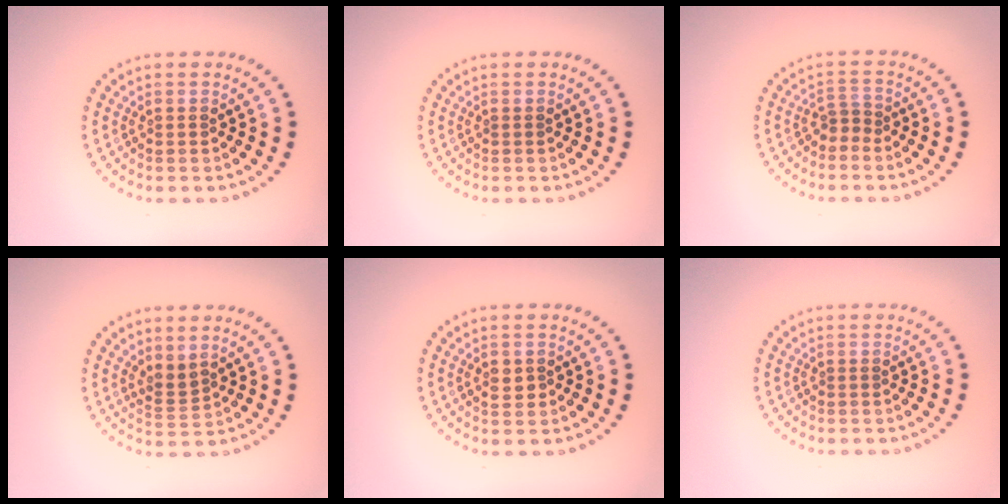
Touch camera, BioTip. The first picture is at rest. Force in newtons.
{"total": 0.0}
{"total": 1.4, "press": 1.0, "slide": 1.0}
{"total": 1.9, "press": 1.3, "slide": 1.3}
{"total": 1.4, "press": 1.4, "slide": 0.1}
{"total": 0.0}